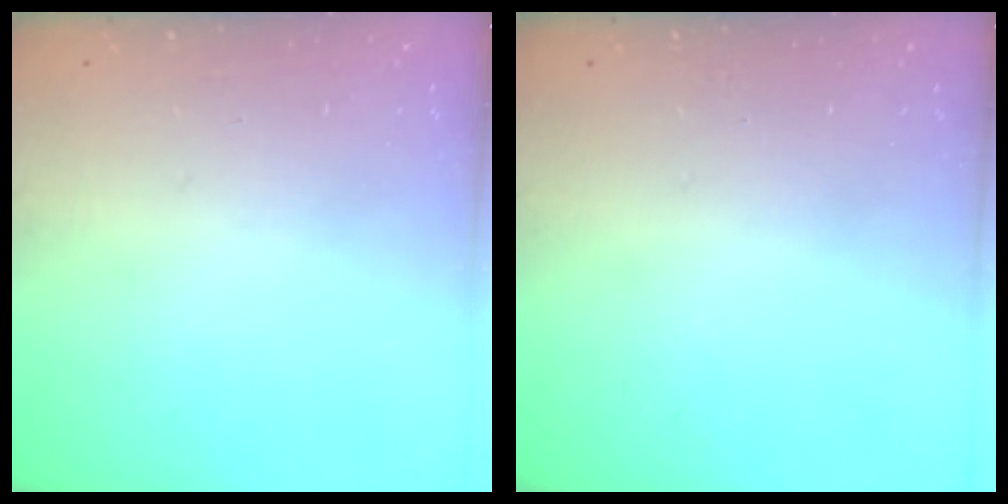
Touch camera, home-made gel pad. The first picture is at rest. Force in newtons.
{"total": 0.0}